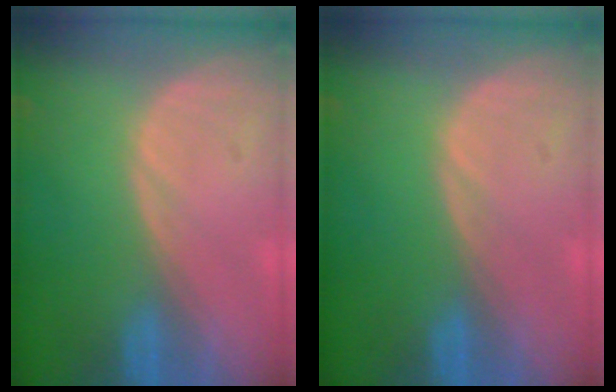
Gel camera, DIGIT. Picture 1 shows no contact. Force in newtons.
{"total": 0.0}